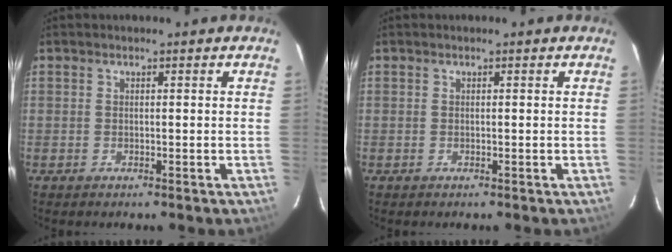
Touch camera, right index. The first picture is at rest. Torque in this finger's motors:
{"motor_torque": [0.00, 0.00, 0.03, 0.01]}